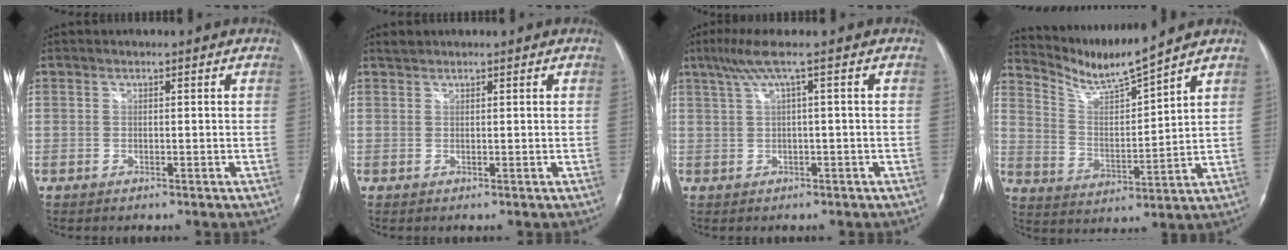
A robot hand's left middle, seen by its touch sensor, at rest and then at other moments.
{"total": 1.0, "force": [0.9, 0.3, 0.1], "torque": [-0.006, 0.008, 0.020]}
{"total": 4.5, "force": [1.9, -1.0, 4.0], "torque": [-0.088, 0.025, 0.044]}
{"total": 8.5, "force": [8.1, -1.8, 1.9], "torque": [-0.047, -0.013, 0.167]}